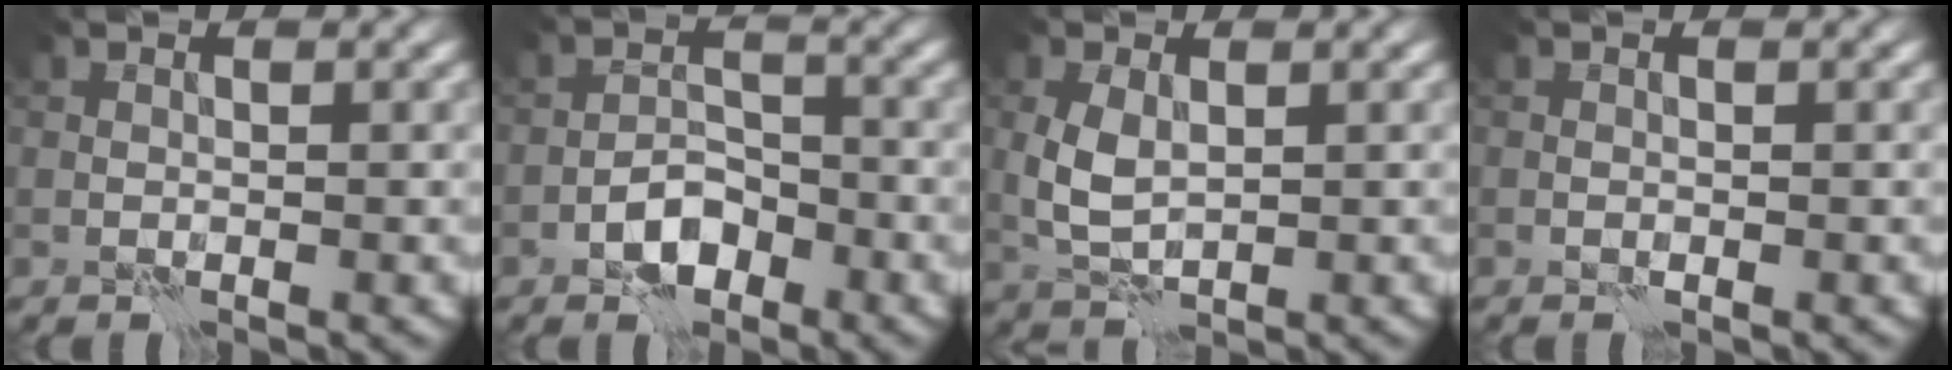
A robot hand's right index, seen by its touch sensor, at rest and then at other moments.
{"total": 3.2, "force": [-1.9, 1.8, 1.8], "torque": [-0.025, 0.009, -0.037]}
{"total": 3.2, "force": [0.4, 1.9, 2.5], "torque": [-0.064, 0.005, 0.013]}
{"total": 0.0}